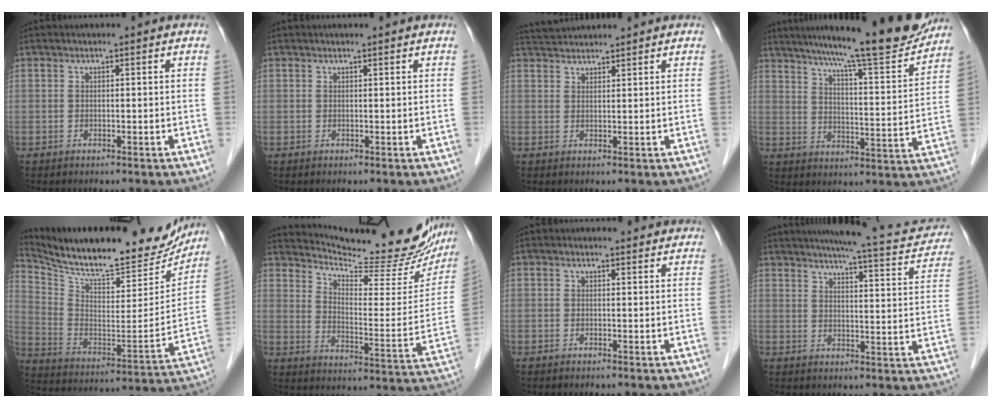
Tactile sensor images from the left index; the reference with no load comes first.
{"total": 0.7, "force": [0.6, 0.0, 0.2], "torque": [-0.006, 0.006, 0.012]}
{"total": 3.8, "force": [3.8, 0.1, 0.5], "torque": [-0.013, 0.031, 0.074]}
{"total": 18.3, "force": [16.2, 0.6, 8.6], "torque": [-0.129, -0.024, 0.223]}
{"total": 26.5, "force": [23.5, 5.6, 10.8], "torque": [-0.182, -0.047, 0.338]}
{"total": 20.7, "force": [19.3, 3.0, 6.8], "torque": [-0.103, -0.063, 0.254]}
{"total": 0.9, "force": [0.8, 0.4, -0.1], "torque": [-0.007, -0.003, 0.005]}
{"total": 15.1, "force": [13.5, 2.2, 6.4], "torque": [-0.076, -0.011, 0.155]}